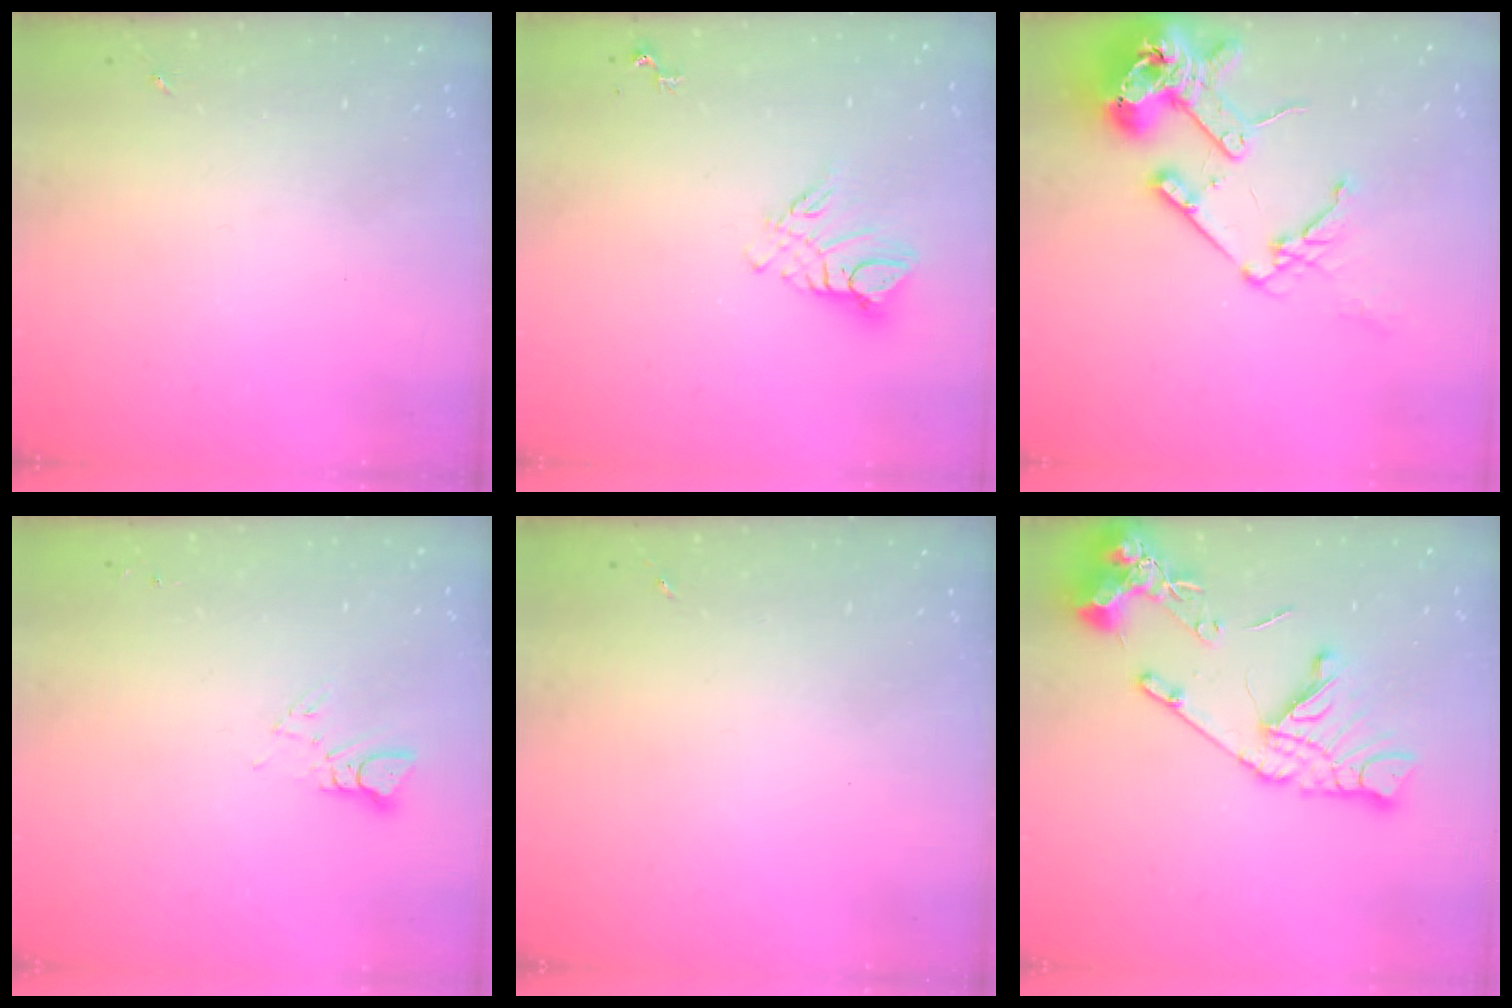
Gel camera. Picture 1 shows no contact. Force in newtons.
{"total": 10.2, "press": 10.1, "slide": 0.8}
{"total": 17.6, "press": 17.4, "slide": 2.3}
{"total": 3.2, "press": 3.2, "slide": 0.0}
{"total": 0.0}
{"total": 16.8, "press": 16.6, "slide": 1.9}